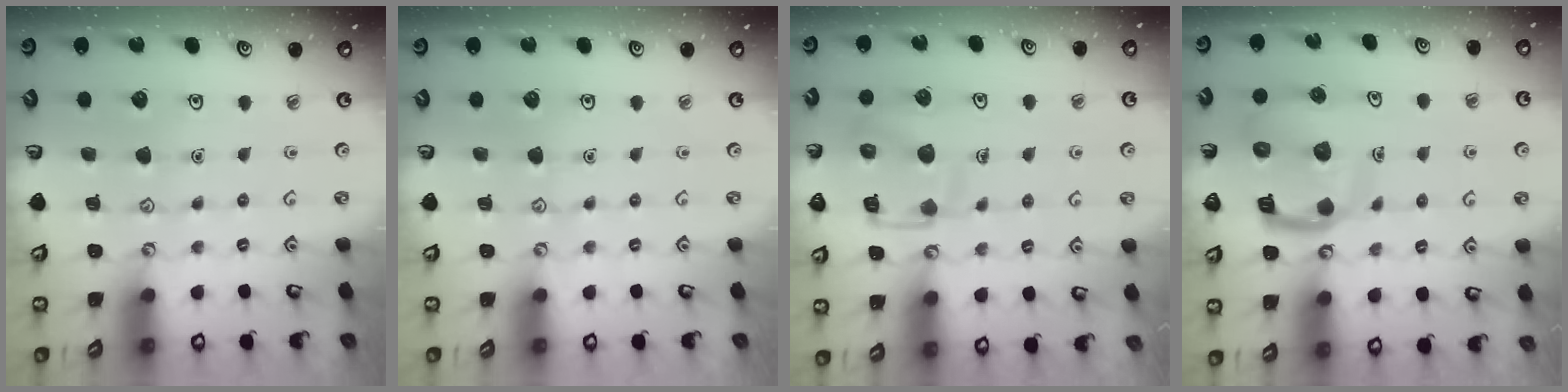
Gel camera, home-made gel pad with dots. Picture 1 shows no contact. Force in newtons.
{"total": 0.0}
{"total": 13.7, "press": 13.6, "slide": 1.3}
{"total": 11.0, "press": 10.9, "slide": 1.3}